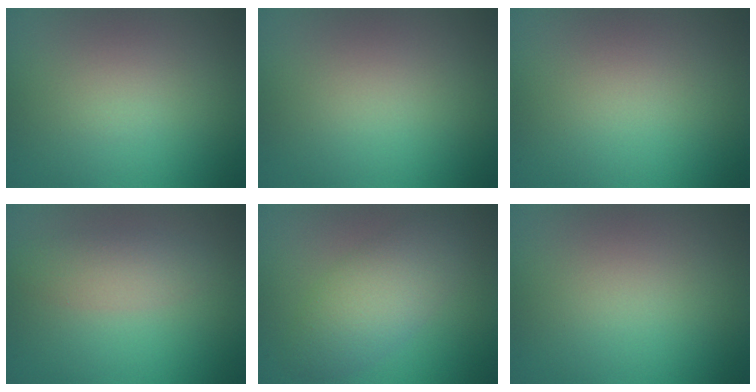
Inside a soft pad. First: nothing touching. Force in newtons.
{"total": 0.0}
{"total": 0.0}
{"total": 2.3, "press": 2.3, "slide": 0.2}
{"total": 4.6, "press": 4.6, "slide": 0.2}
{"total": 0.0}